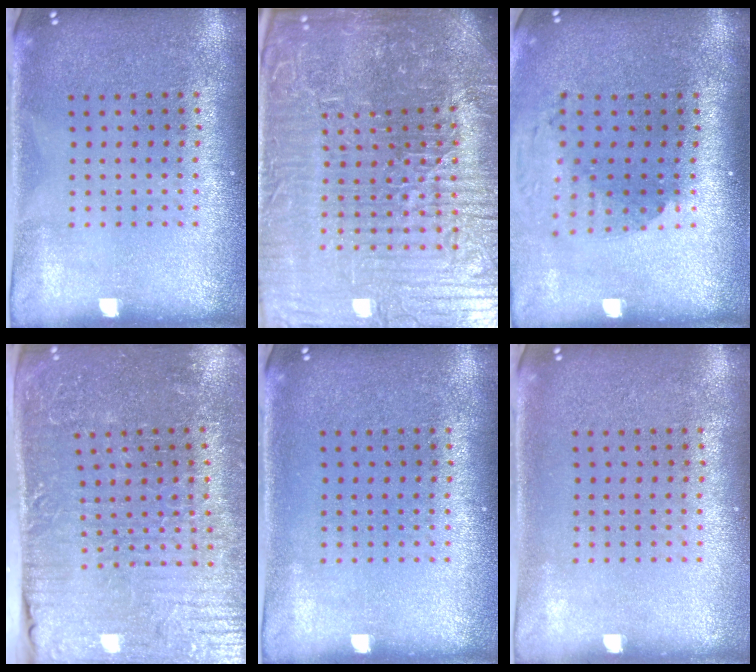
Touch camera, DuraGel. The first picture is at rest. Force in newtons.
{"total": 7.3, "press": 6.6, "slide": 3.1}
{"total": 1.8, "press": 1.4, "slide": 1.2}
{"total": 4.4, "press": 4.3, "slide": 0.7}
{"total": 0.0}
{"total": 0.0}